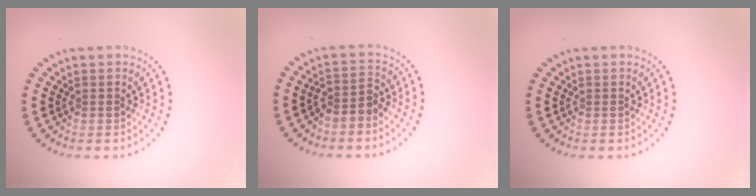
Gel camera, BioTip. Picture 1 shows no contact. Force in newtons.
{"total": 2.2, "press": 1.7, "slide": 1.3}
{"total": 0.0}